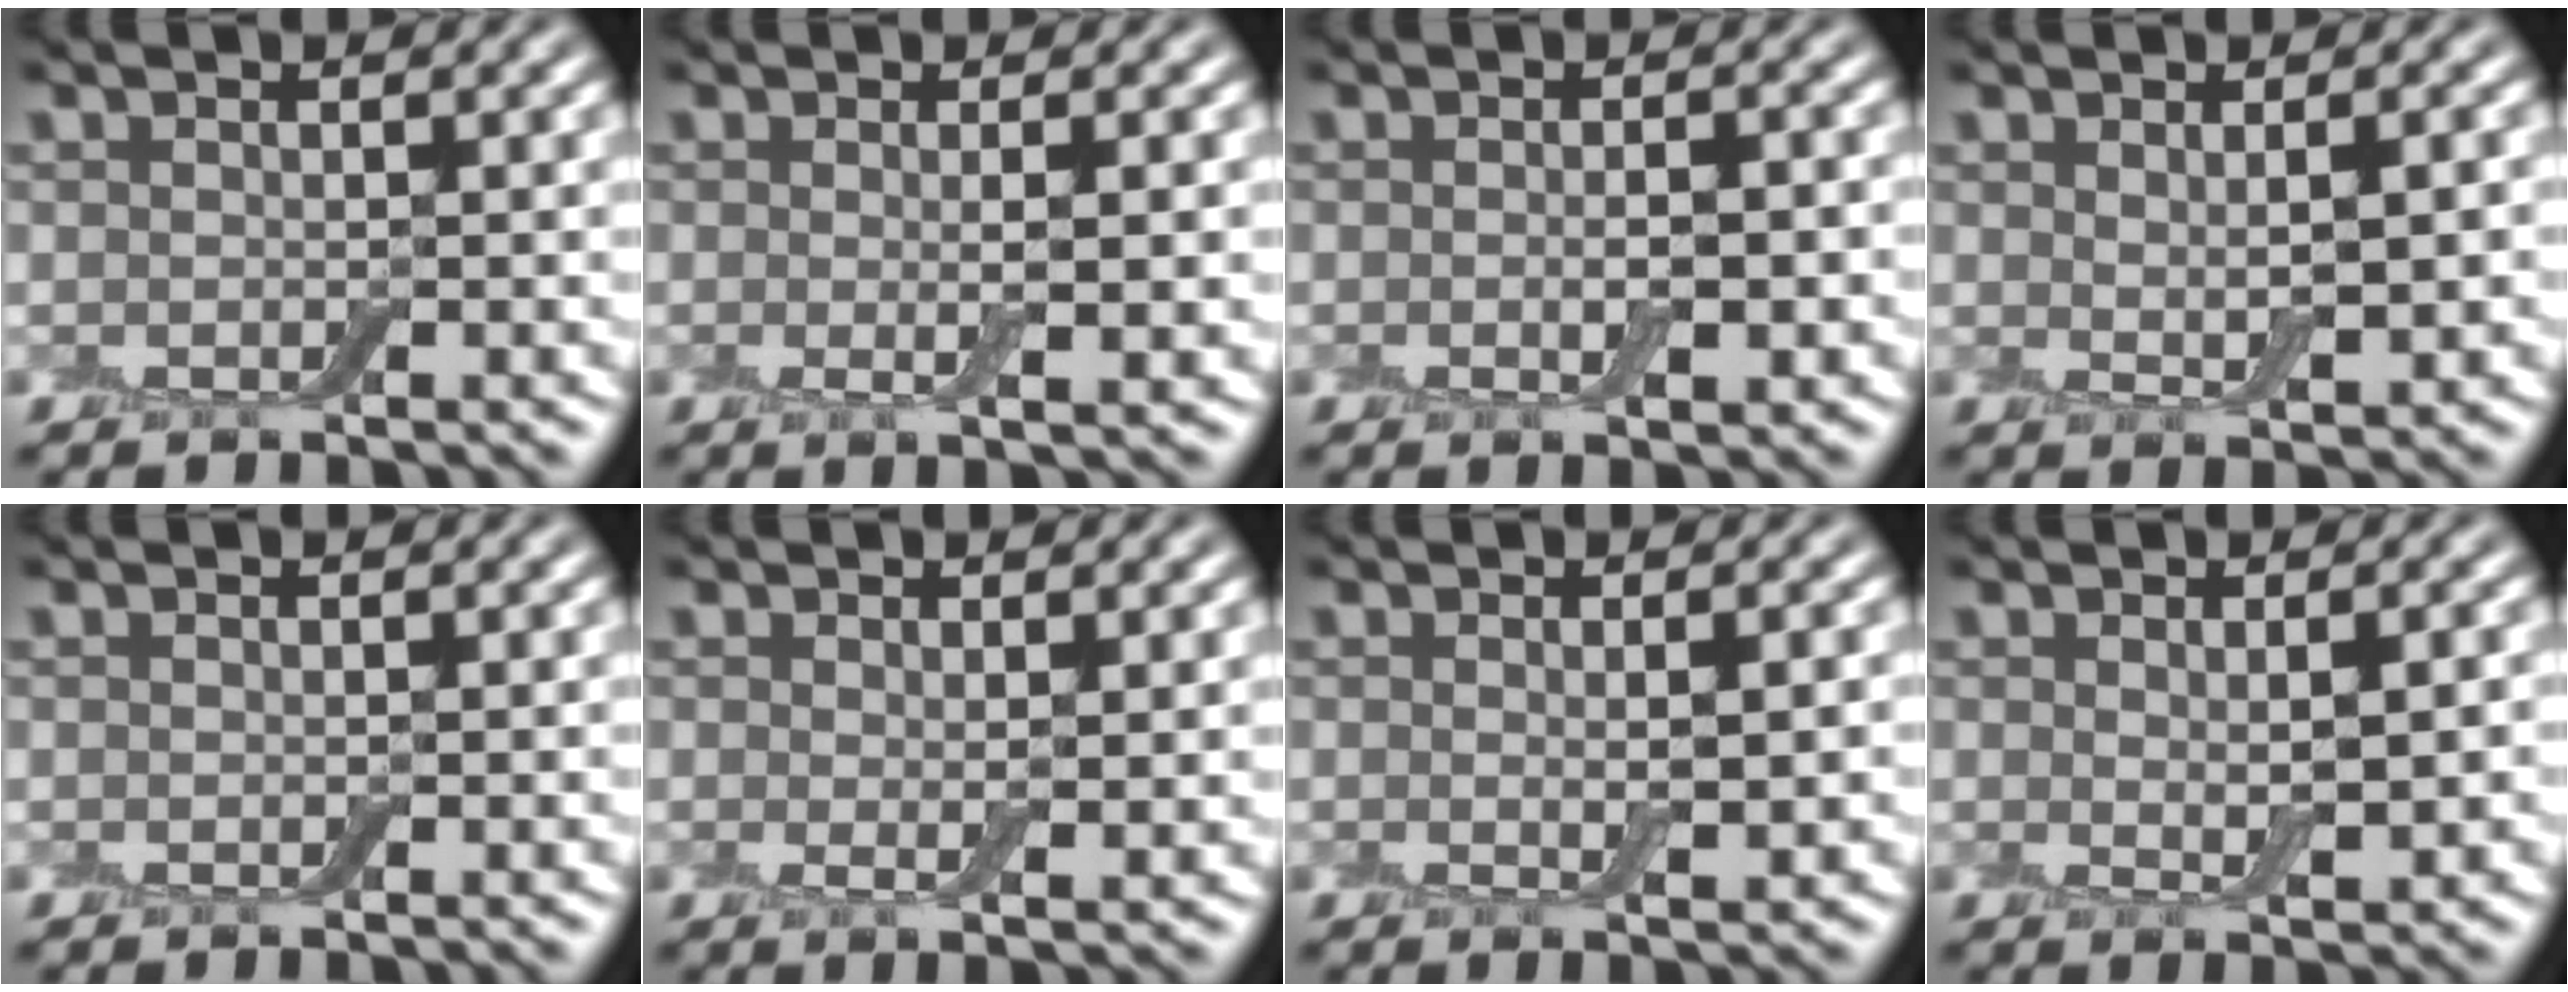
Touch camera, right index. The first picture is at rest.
{"total": 2.6, "force": [-0.1, 0.5, 2.5], "torque": [-0.041, -0.008, -0.001]}
{"total": 2.3, "force": [-0.4, 0.7, 2.1], "torque": [-0.037, -0.005, -0.005]}
{"total": 2.4, "force": [0.5, 0.6, 2.2], "torque": [-0.041, -0.004, 0.011]}
{"total": 0.0}
{"total": 1.5, "force": [0.5, 0.3, 1.4], "torque": [-0.024, -0.008, 0.010]}
{"total": 2.0, "force": [0.1, 0.3, 2.0], "torque": [-0.032, -0.005, 0.001]}
{"total": 2.5, "force": [0.3, 0.6, 2.4], "torque": [-0.043, -0.006, 0.006]}